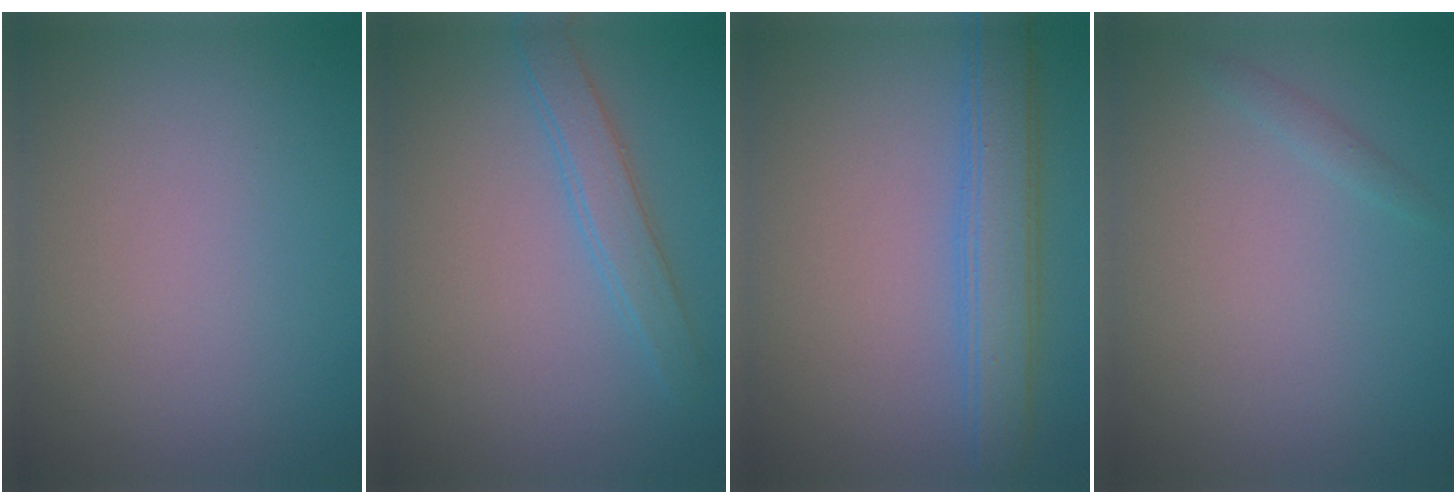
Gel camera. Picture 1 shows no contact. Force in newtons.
{"total": 2.4, "press": 2.4, "slide": 0.1}
{"total": 4.3, "press": 4.3, "slide": 0.2}
{"total": 0.8, "press": 0.8, "slide": 0.1}